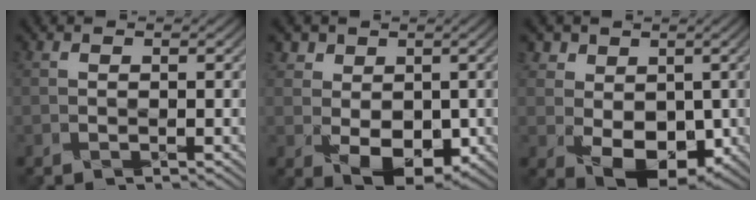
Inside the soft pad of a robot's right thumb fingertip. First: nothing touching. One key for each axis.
{"total": 5.9, "fx": 0.7, "fy": 4.7, "fz": 3.5, "tx": -0.071, "ty": -0.011, "tz": 0.014}
{"total": 7.5, "fx": 0.6, "fy": 6.0, "fz": 4.5, "tx": -0.092, "ty": -0.015, "tz": 0.015}